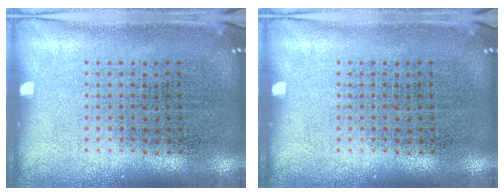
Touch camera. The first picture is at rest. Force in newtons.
{"total": 0.0}